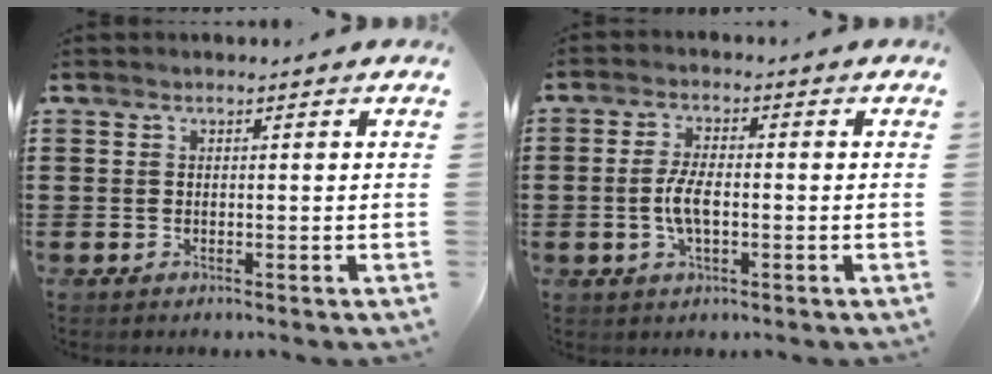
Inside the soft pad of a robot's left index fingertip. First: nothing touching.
{"total": 5.0, "force": [-0.8, 2.0, 4.5], "torque": [-0.101, -0.001, -0.021]}